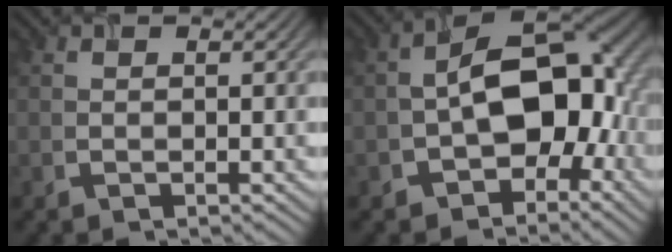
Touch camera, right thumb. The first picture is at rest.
{"total": 12.3, "force": [-1.9, 7.9, 9.3], "torque": [-0.131, 0.005, -0.039]}